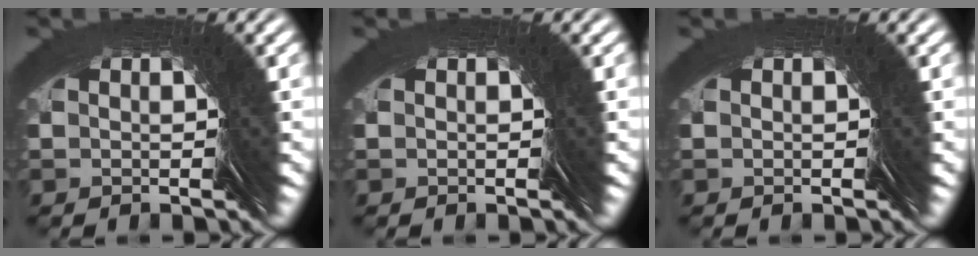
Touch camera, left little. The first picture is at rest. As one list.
[{"total": 0.0}, {"total": 0.0}]